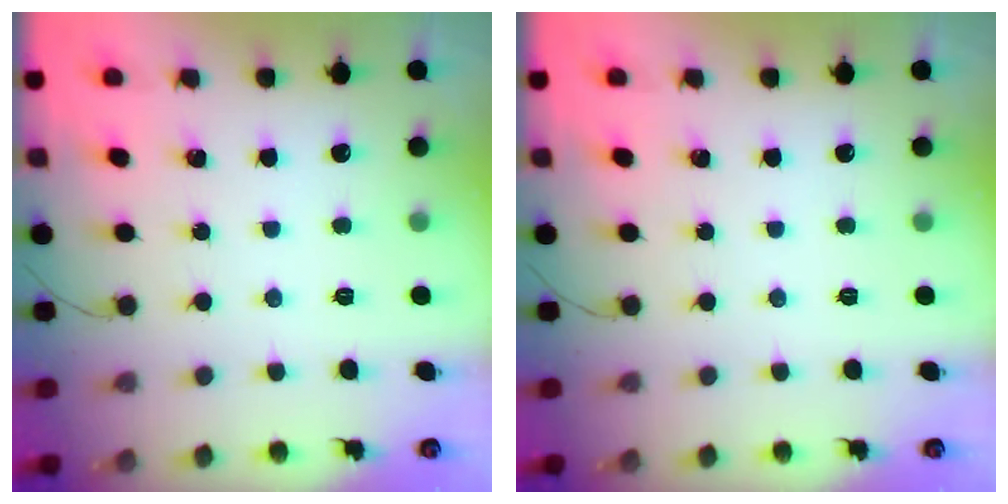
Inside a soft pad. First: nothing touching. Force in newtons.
{"total": 0.0}